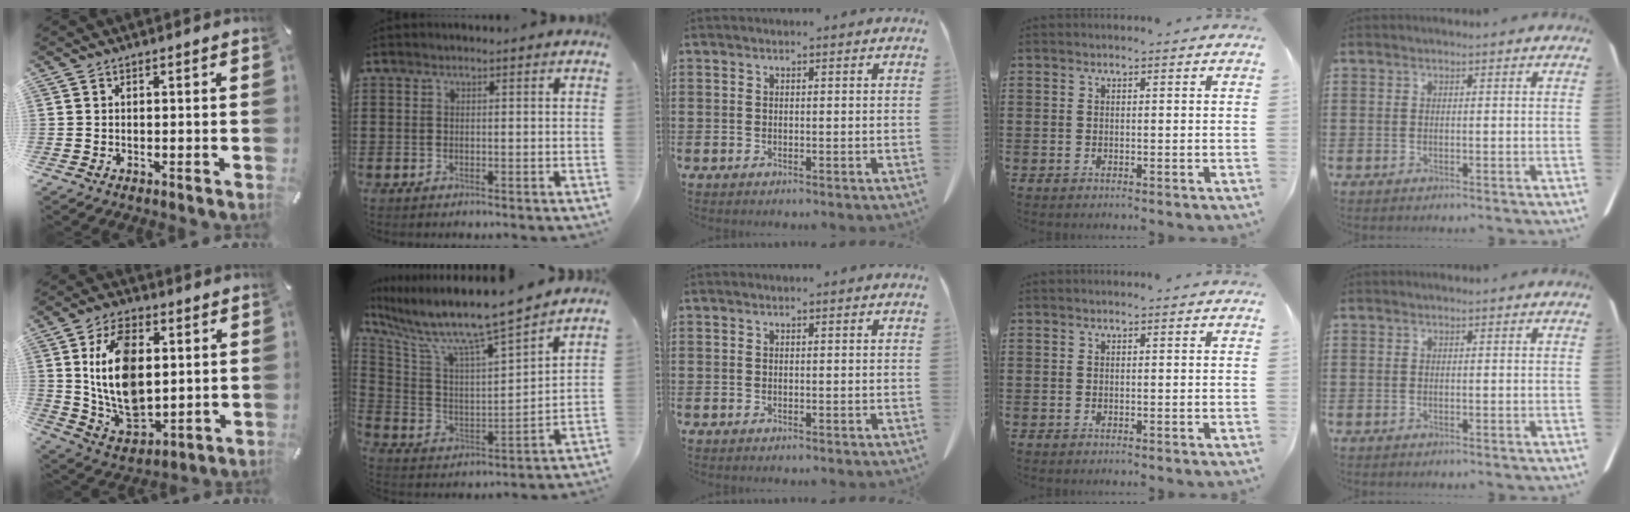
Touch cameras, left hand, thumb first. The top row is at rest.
{"thumb": {"total": 16.5, "force": [3.1, 10.7, 12.2], "torque": [-0.258, -0.010, 0.054]}, "index": {"total": 9.5, "force": [8.1, 0.2, 4.9], "torque": [-0.132, -0.067, 0.128]}}